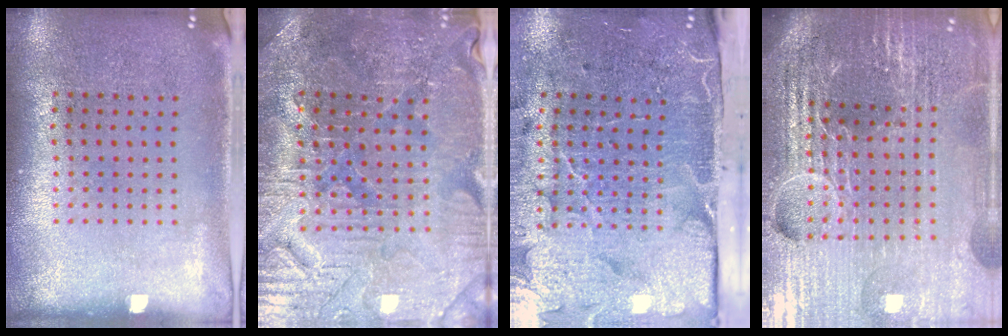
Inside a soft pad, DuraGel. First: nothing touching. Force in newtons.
{"total": 3.5, "press": 3.5, "slide": 0.5}
{"total": 5.1, "press": 4.0, "slide": 3.1}
{"total": 6.4, "press": 5.7, "slide": 3.1}